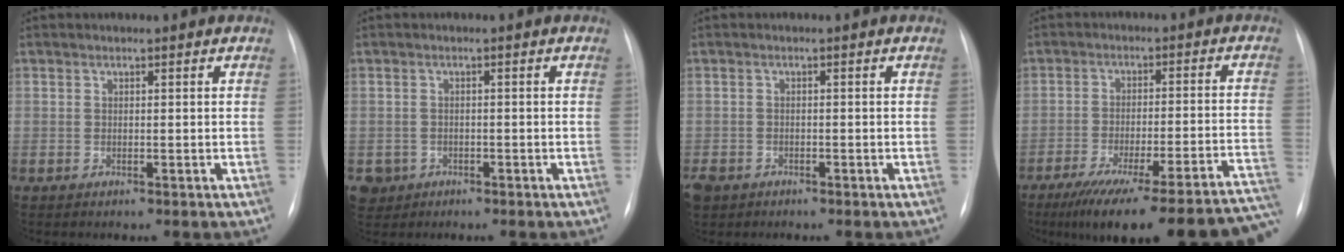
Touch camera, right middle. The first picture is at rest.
{"total": 3.5, "force": [-1.6, 3.1, 0.2], "torque": [-0.002, 0.007, -0.024]}
{"total": 5.6, "force": [-3.4, 4.1, 1.7], "torque": [-0.046, -0.002, -0.053]}
{"total": 25.2, "force": [-20.9, 3.0, 13.9], "torque": [-0.120, -0.002, -0.278]}